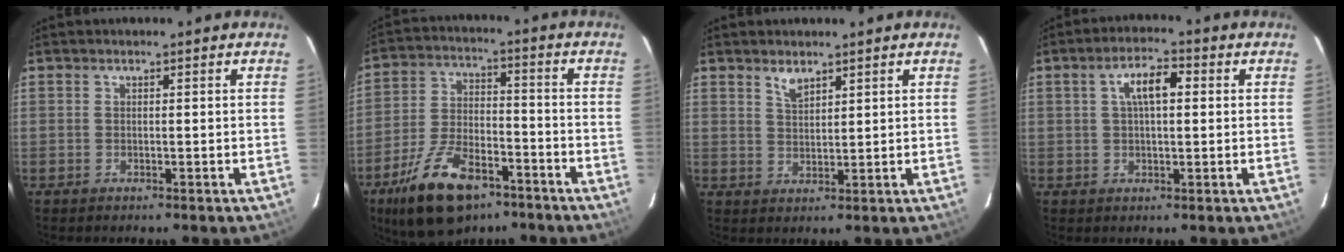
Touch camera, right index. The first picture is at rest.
{"total": 16.3, "force": [-10.3, 7.4, 10.1], "torque": [-0.209, -0.010, -0.176]}
{"total": 2.9, "force": [2.3, 1.0, 1.5], "torque": [-0.027, 0.000, 0.043]}
{"total": 5.8, "force": [1.4, 2.3, 5.1], "torque": [-0.095, 0.017, 0.025]}